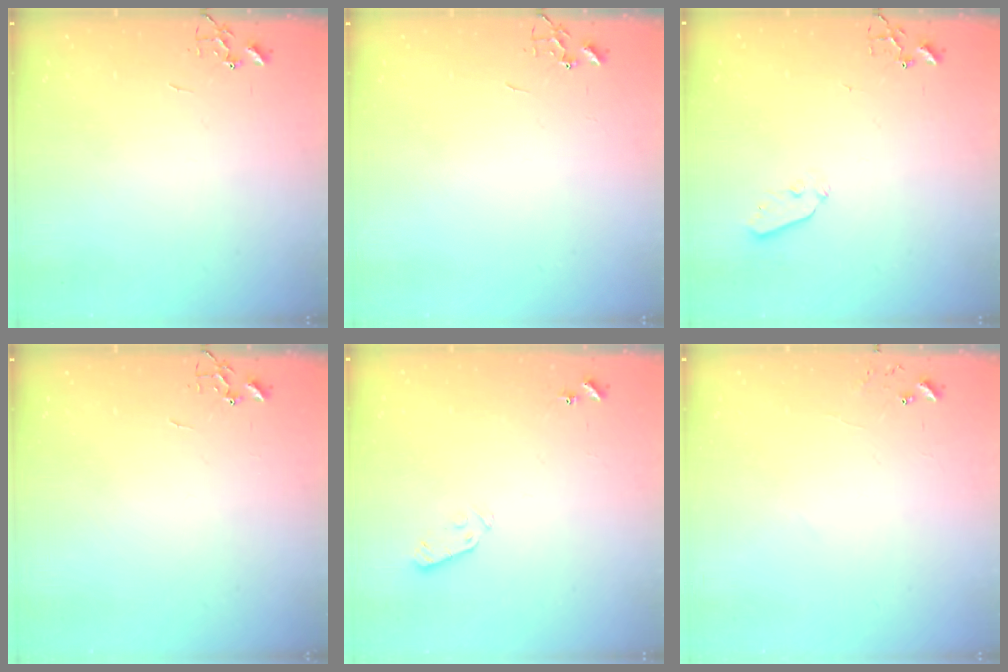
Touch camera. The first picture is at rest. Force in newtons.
{"total": 0.0}
{"total": 4.4, "press": 4.3, "slide": 0.8}
{"total": 0.0}
{"total": 3.9, "press": 3.8, "slide": 0.7}
{"total": 6.3, "press": 6.3, "slide": 0.5}